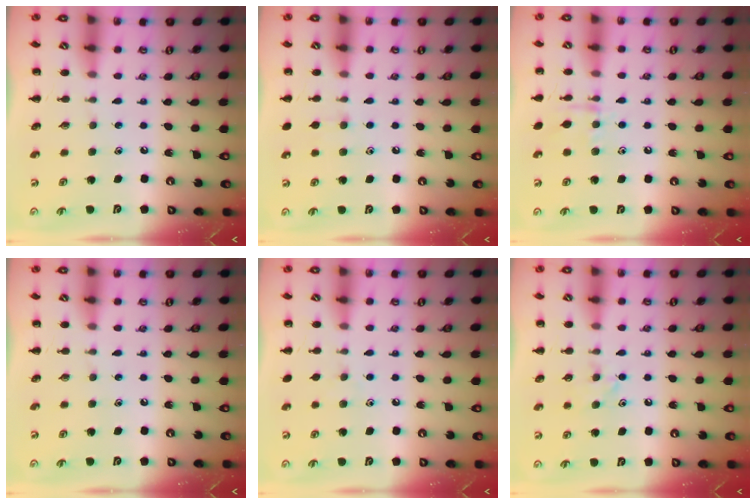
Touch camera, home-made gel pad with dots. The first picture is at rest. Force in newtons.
{"total": 4.3, "press": 4.0, "slide": 1.7}
{"total": 7.0, "press": 6.9, "slide": 0.8}
{"total": 0.0}
{"total": 3.4, "press": 3.1, "slide": 1.3}
{"total": 6.5, "press": 6.3, "slide": 1.6}